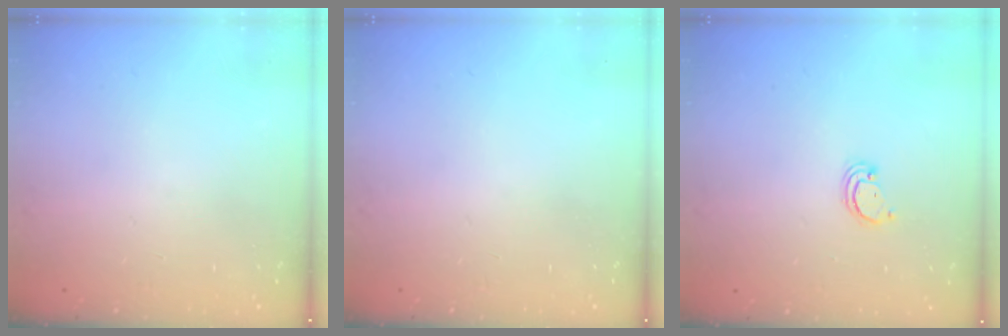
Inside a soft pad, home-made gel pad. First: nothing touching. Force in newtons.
{"total": 0.0}
{"total": 2.4, "press": 2.4, "slide": 0.2}